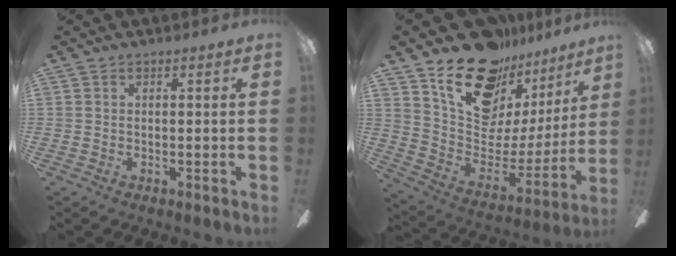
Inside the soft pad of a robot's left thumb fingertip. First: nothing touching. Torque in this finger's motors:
{"motor_torque": [1.25, 0.31, 1.30, -1.47, 0.25]}